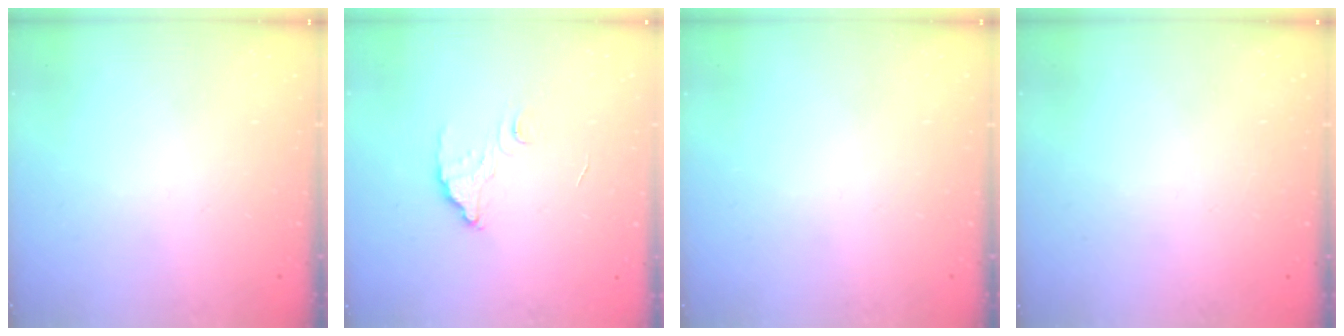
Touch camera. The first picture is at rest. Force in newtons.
{"total": 3.4, "press": 3.4, "slide": 0.2}
{"total": 0.0}
{"total": 2.3, "press": 2.3, "slide": 0.1}